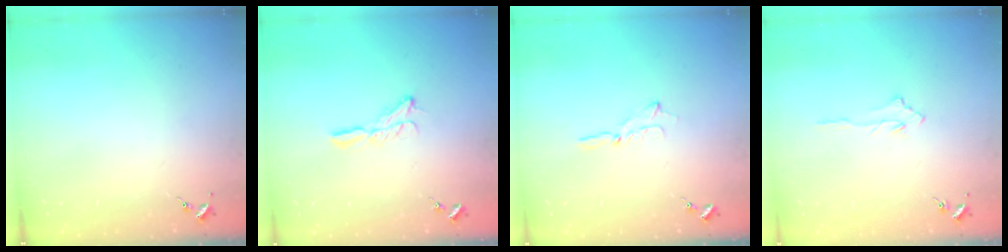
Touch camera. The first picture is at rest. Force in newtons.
{"total": 6.4, "press": 6.4, "slide": 0.4}
{"total": 2.0, "press": 2.0, "slide": 0.2}
{"total": 2.9, "press": 2.9, "slide": 0.4}